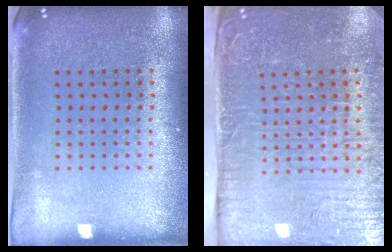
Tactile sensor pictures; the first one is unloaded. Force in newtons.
{"total": 5.5, "press": 4.6, "slide": 3.0}